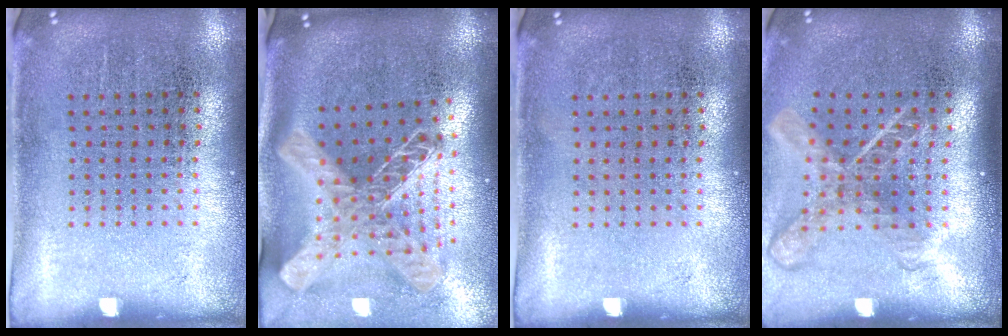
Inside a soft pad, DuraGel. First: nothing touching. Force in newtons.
{"total": 2.7, "press": 1.9, "slide": 1.9}
{"total": 0.0}
{"total": 1.8, "press": 1.4, "slide": 1.2}